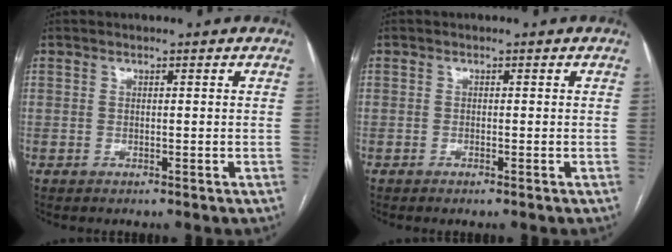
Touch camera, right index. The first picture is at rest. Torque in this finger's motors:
{"motor_torque": [0.28, -0.17, 0.04, -0.01]}